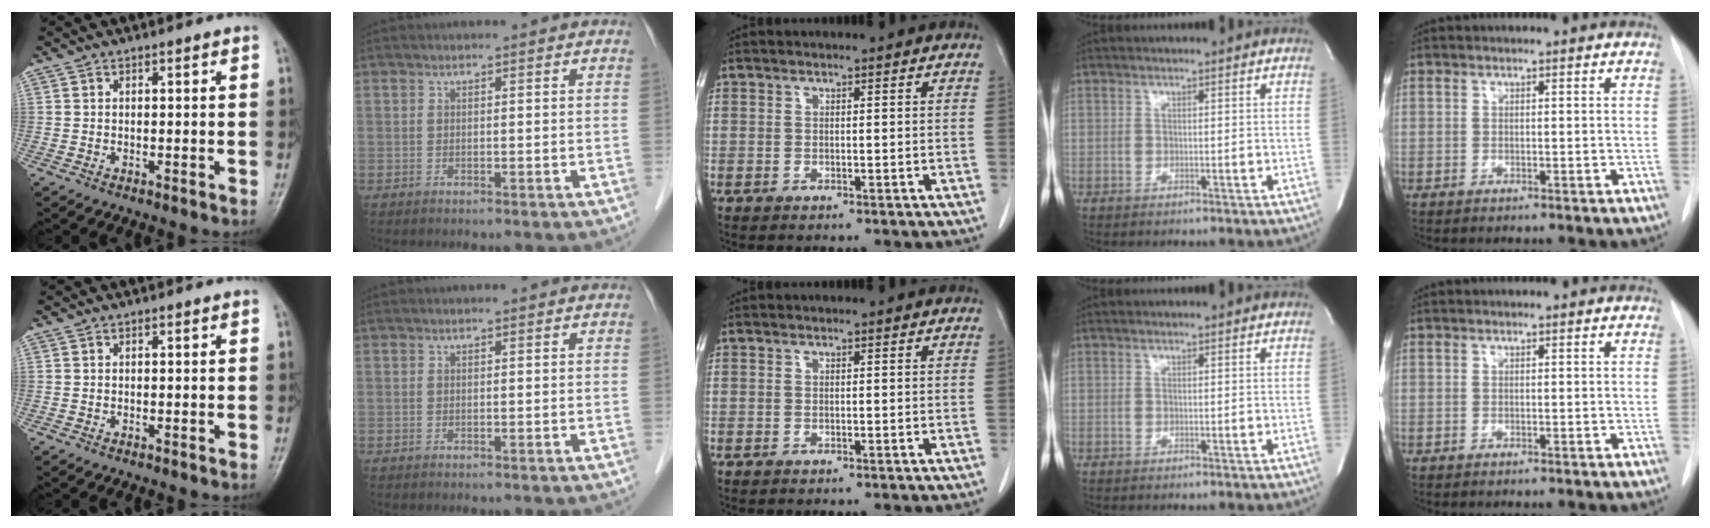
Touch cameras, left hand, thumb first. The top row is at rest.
{}